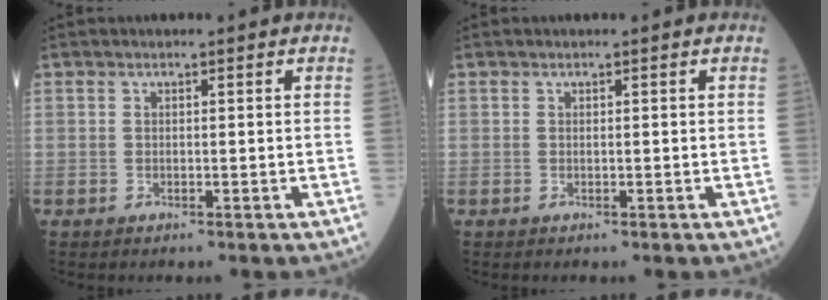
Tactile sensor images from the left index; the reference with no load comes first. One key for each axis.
{"total": 0.0}